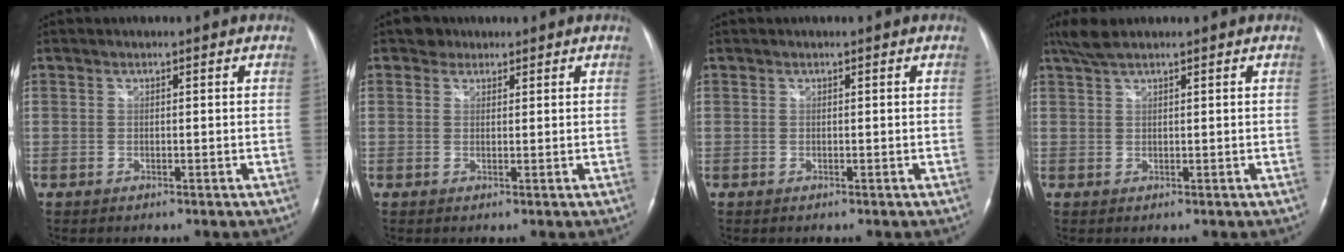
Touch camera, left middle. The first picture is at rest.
{"total": 1.9, "force": [1.4, 1.3, 0.1], "torque": [-0.001, 0.005, 0.019]}
{"total": 0.0}
{"total": 3.2, "force": [2.7, 0.3, 1.8], "torque": [-0.047, 0.014, 0.058]}